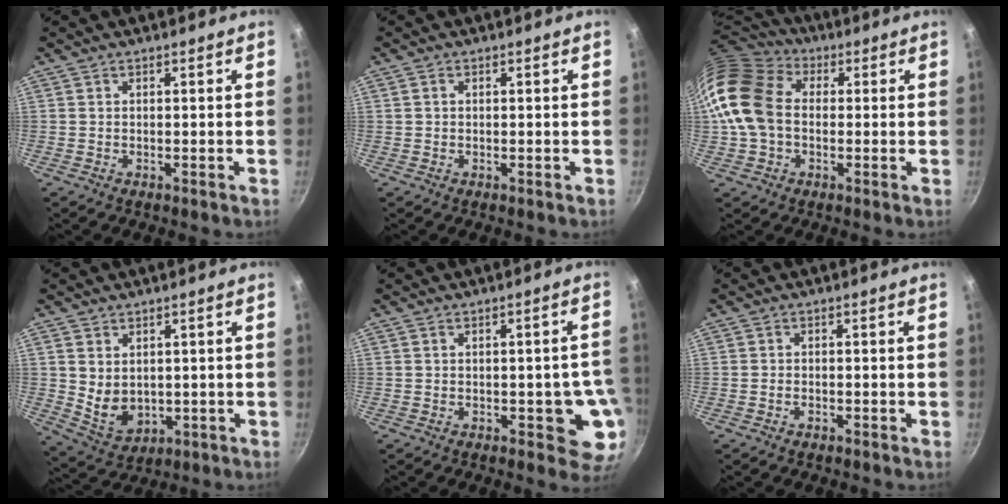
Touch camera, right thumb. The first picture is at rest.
{"total": 1.0, "force": [0.2, 0.8, 0.5], "torque": [-0.008, 0.005, 0.002]}
{"total": 16.5, "force": [0.5, 12.4, 10.9], "torque": [-0.202, 0.030, -0.004]}
{"total": 7.1, "force": [1.1, 5.3, 4.6], "torque": [-0.068, -0.020, 0.039]}
{"total": 7.8, "force": [-1.6, 3.7, 6.7], "torque": [-0.035, 0.008, -0.016]}
{"total": 1.0, "force": [-0.5, 0.7, 0.5], "torque": [-0.012, 0.004, -0.011]}